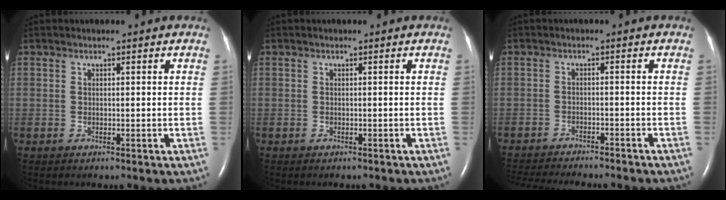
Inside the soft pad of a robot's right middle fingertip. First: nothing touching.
{"total": 1.0, "force": [-0.9, 0.3, 0.3], "torque": [-0.007, -0.002, -0.012]}
{"total": 14.9, "force": [-13.4, 2.1, 6.2], "torque": [-0.114, -0.025, -0.178]}